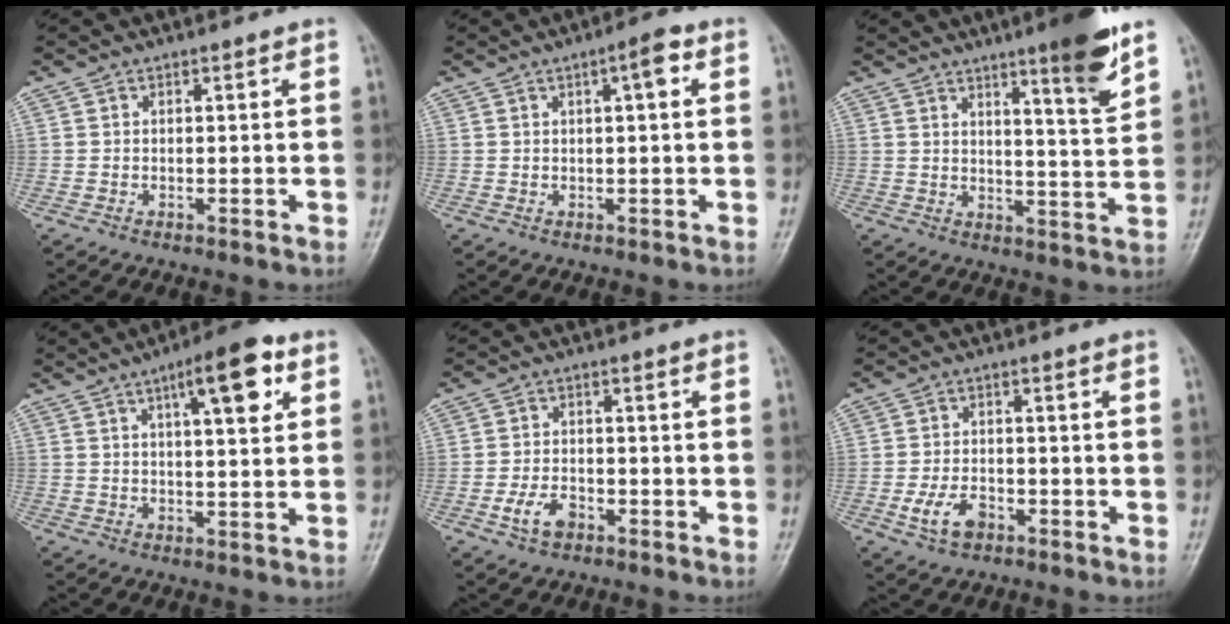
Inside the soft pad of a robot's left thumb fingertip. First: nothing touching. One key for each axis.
{"total": 3.6, "fx": 1.2, "fy": 0.8, "fz": 3.3, "tx": -0.050, "ty": 0.008, "tz": 0.015}
{"total": 10.0, "fx": 6.4, "fy": 0.7, "fz": 7.6, "tx": -0.100, "ty": -0.046, "tz": 0.092}
{"total": 10.7, "fx": 4.7, "fy": 3.1, "fz": 9.0, "tx": -0.118, "ty": -0.007, "tz": 0.066}
{"total": 4.6, "fx": -2.3, "fy": 2.7, "fz": 2.8, "tx": -0.052, "ty": 0.016, "tz": -0.044}
{"total": 5.4, "fx": -2.5, "fy": 3.3, "fz": 3.5, "tx": -0.066, "ty": 0.013, "tz": -0.044}